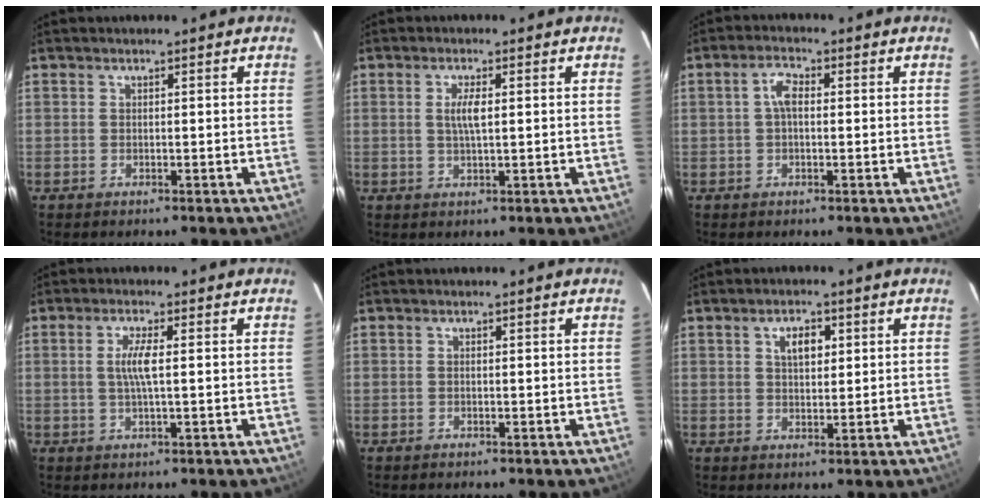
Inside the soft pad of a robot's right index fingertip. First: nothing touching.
{"total": 3.1, "force": [0.5, 0.6, 3.0], "torque": [-0.059, 0.000, 0.010]}
{"total": 3.2, "force": [0.2, 1.5, 2.8], "torque": [-0.057, 0.012, 0.004]}
{"total": 3.9, "force": [0.3, 0.3, 3.9], "torque": [-0.077, 0.000, 0.006]}
{"total": 0.0}
{"total": 4.1, "force": [1.5, 2.2, 3.1], "torque": [-0.051, 0.010, 0.027]}